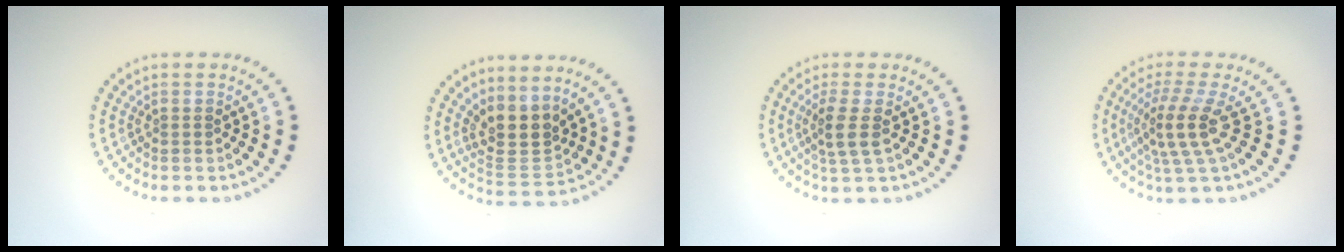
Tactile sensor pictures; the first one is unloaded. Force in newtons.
{"total": 3.8, "press": 3.2, "slide": 2.0}
{"total": 2.4, "press": 1.9, "slide": 1.5}
{"total": 3.8, "press": 2.7, "slide": 2.7}